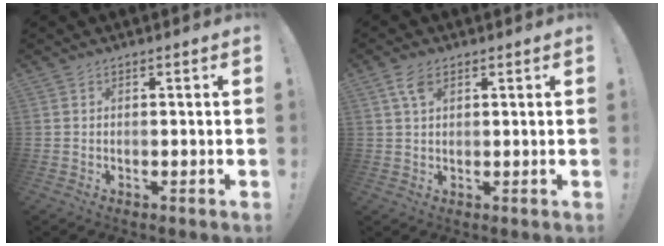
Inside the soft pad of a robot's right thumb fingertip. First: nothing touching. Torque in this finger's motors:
{"motor_torque": [0.04, 0.04, 0.22, 0.36, 0.02]}